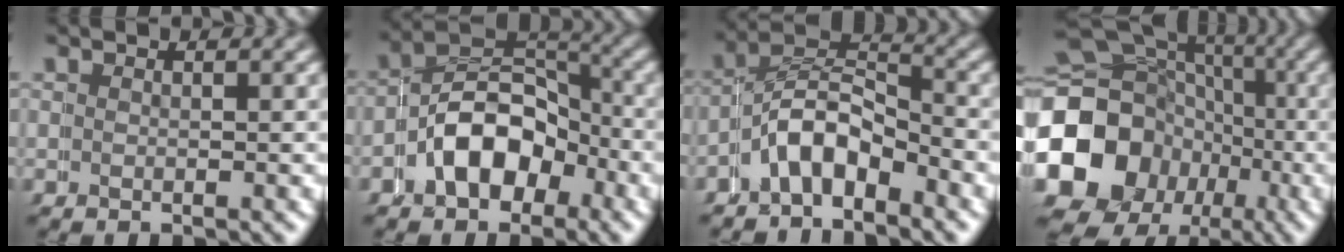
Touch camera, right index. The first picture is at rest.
{"total": 6.0, "force": [-2.1, 4.8, 3.0], "torque": [-0.057, -0.009, -0.043]}
{"total": 4.5, "force": [-2.4, 3.1, 2.1], "torque": [-0.043, -0.015, -0.049]}
{"total": 19.1, "force": [-2.9, 17.2, 7.7], "torque": [-0.166, -0.055, -0.053]}